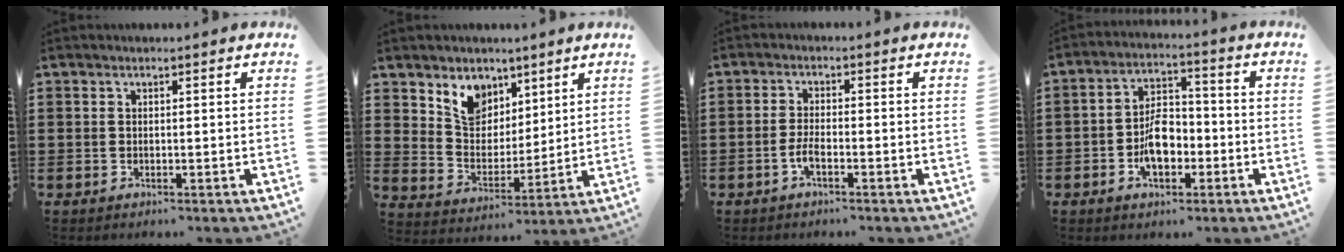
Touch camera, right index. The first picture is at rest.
{"total": 7.3, "force": [5.0, 5.2, 1.1], "torque": [-0.053, -0.016, 0.094]}
{"total": 2.6, "force": [-1.3, 0.5, 2.2], "torque": [-0.051, -0.002, -0.028]}
{"total": 6.9, "force": [-2.1, 4.0, 5.3], "torque": [-0.094, 0.008, -0.039]}